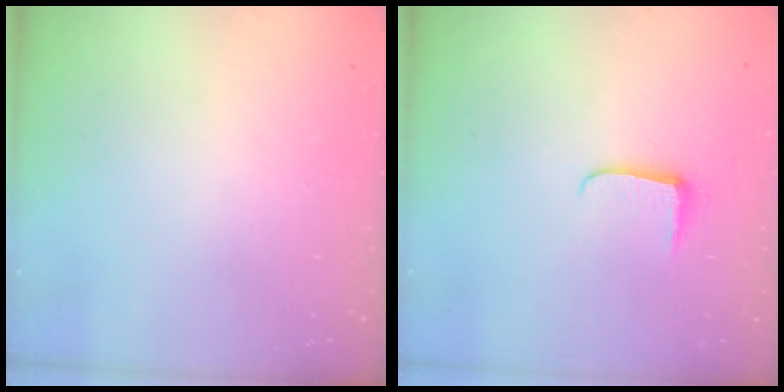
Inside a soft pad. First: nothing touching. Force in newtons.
{"total": 6.2, "press": 6.1, "slide": 0.8}